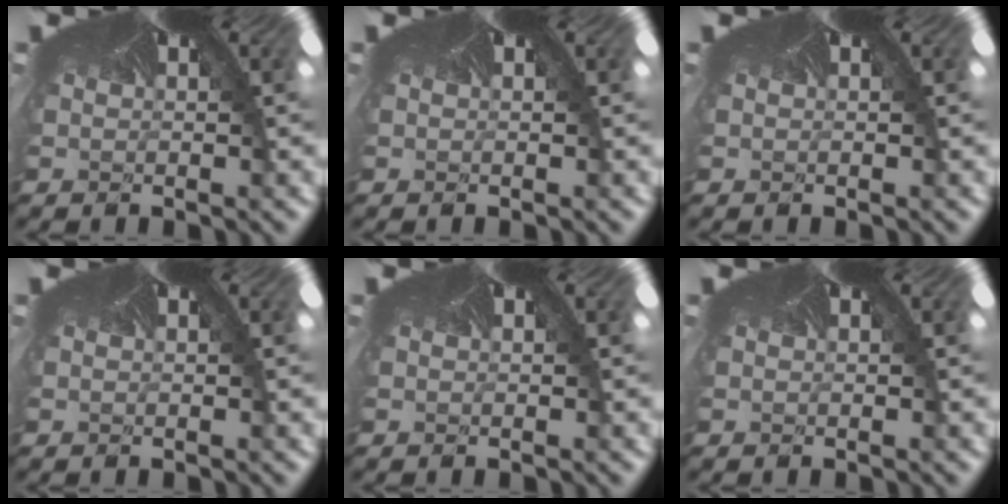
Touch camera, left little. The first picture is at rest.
{"total": 0.0}
{"total": 0.0}
{"total": 0.0}
{"total": 0.0}
{"total": 0.0}